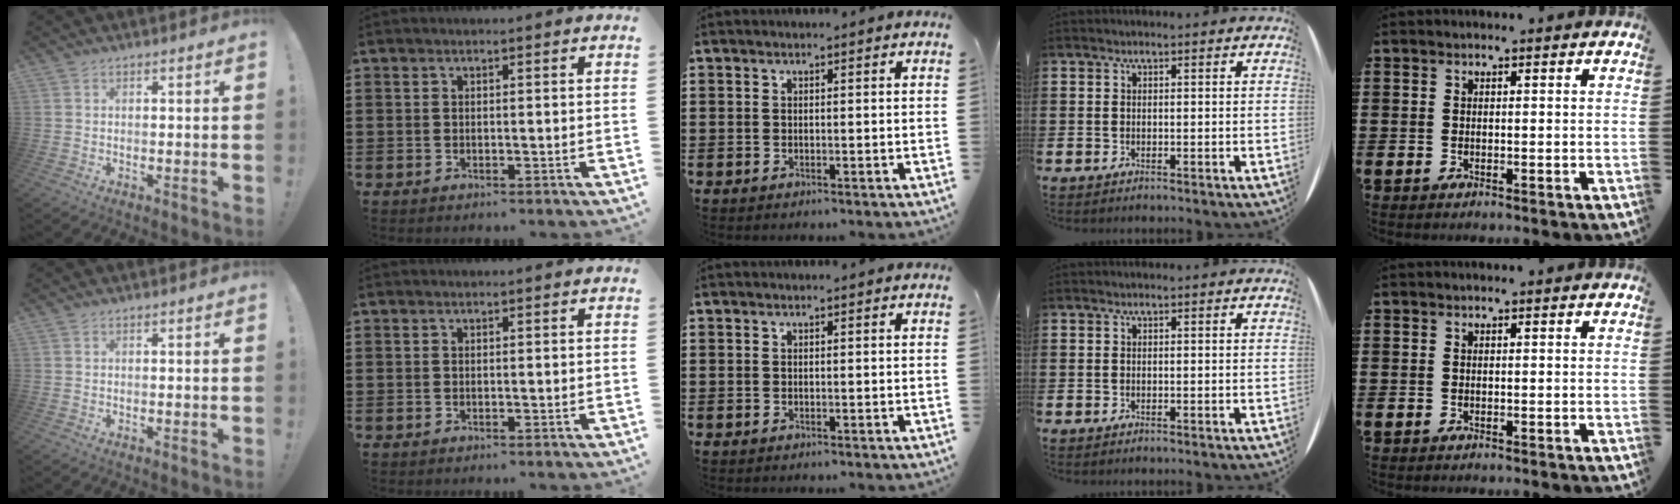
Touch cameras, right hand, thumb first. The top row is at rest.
{}